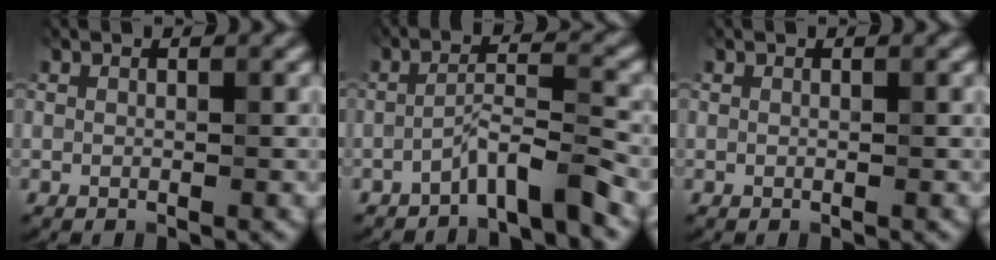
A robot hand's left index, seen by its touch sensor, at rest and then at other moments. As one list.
[{"total": 3.7, "force": [-2.8, 0.2, 2.3], "torque": [-0.040, 0.014, -0.060]}, {"total": 0.0}]